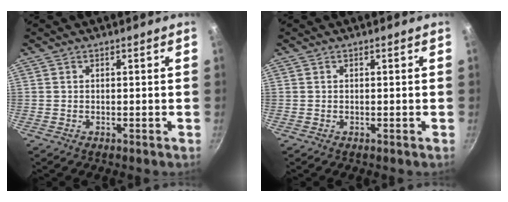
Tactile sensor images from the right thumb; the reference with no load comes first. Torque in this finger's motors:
{"motor_torque": [-0.17, 0.17, 0.00, 0.03, 0.00]}